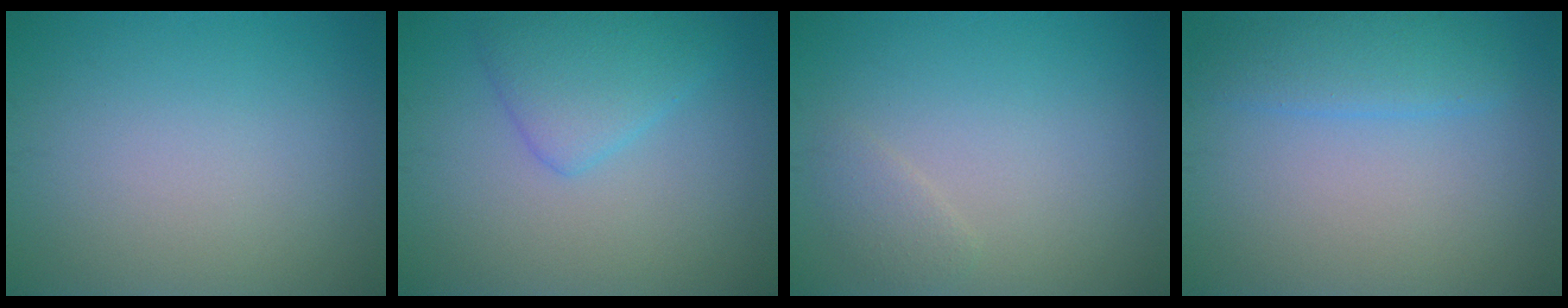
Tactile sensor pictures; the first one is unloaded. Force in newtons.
{"total": 3.4, "press": 3.4, "slide": 0.3}
{"total": 1.2, "press": 1.2, "slide": 0.1}
{"total": 2.8, "press": 2.8, "slide": 0.3}